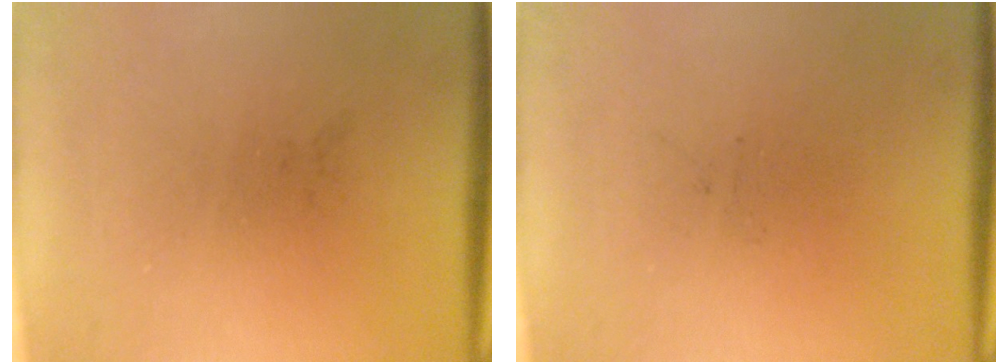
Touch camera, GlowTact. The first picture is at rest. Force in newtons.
{"total": 0.0}